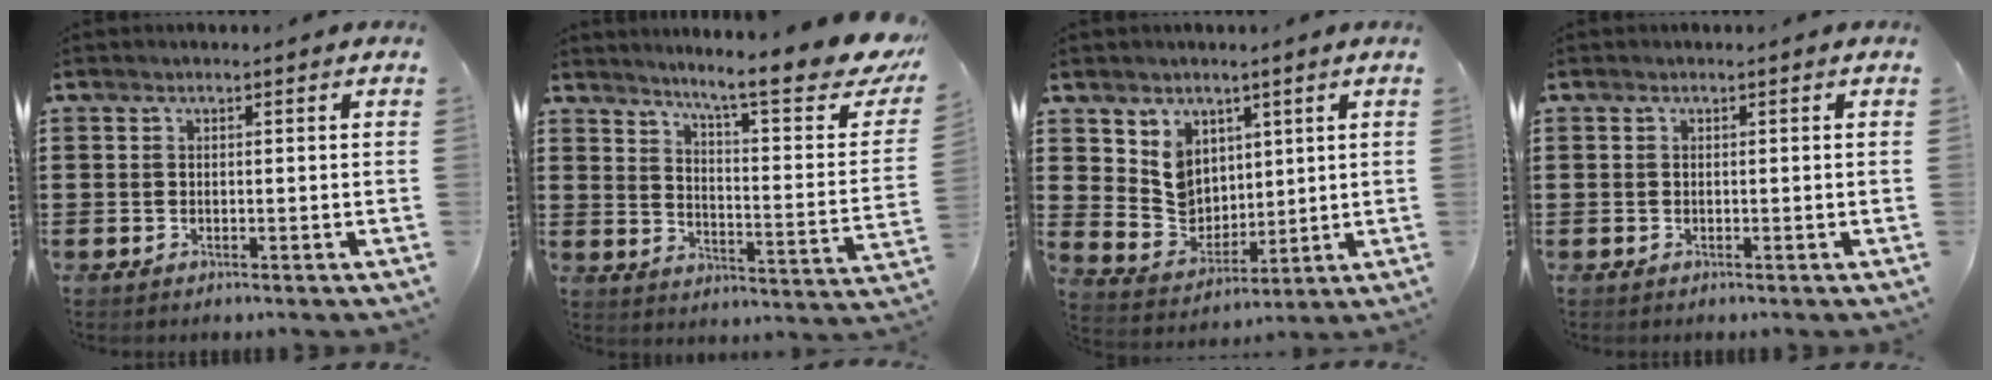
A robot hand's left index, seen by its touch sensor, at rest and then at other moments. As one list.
[{"total": 10.7, "force": [8.6, 0.6, 6.4], "torque": [-0.115, -0.066, 0.133]}, {"total": 6.9, "force": [3.6, 5.7, 1.6], "torque": [-0.052, -0.009, 0.073]}, {"total": 0.0}]